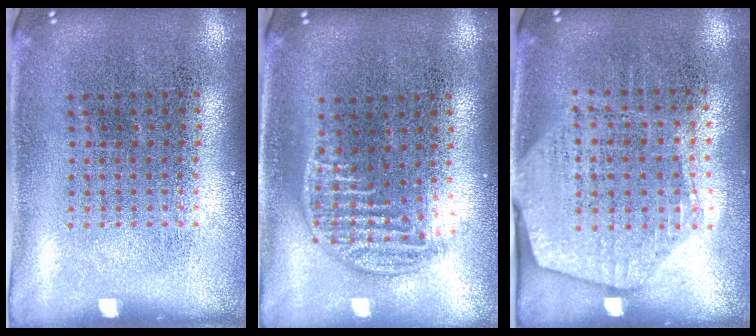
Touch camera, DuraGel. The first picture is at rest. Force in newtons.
{"total": 1.3, "press": 1.1, "slide": 0.7}
{"total": 1.8, "press": 1.6, "slide": 0.8}